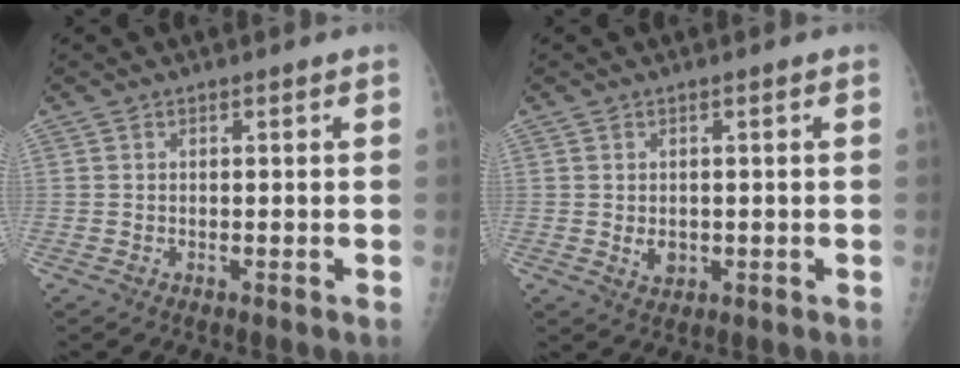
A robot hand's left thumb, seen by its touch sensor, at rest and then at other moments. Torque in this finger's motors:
{"motor_torque": [-0.39, 0.36, -0.14, -0.31, 0.00]}